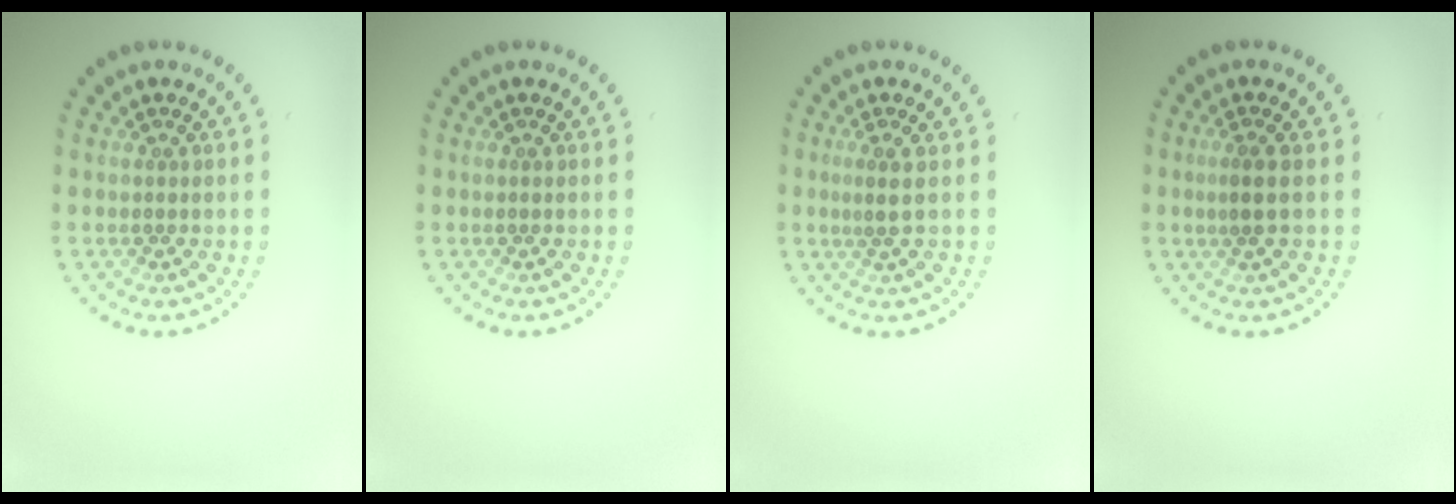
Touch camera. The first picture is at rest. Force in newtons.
{"total": 0.0}
{"total": 1.3, "press": 1.0, "slide": 0.9}
{"total": 1.8, "press": 1.4, "slide": 1.1}